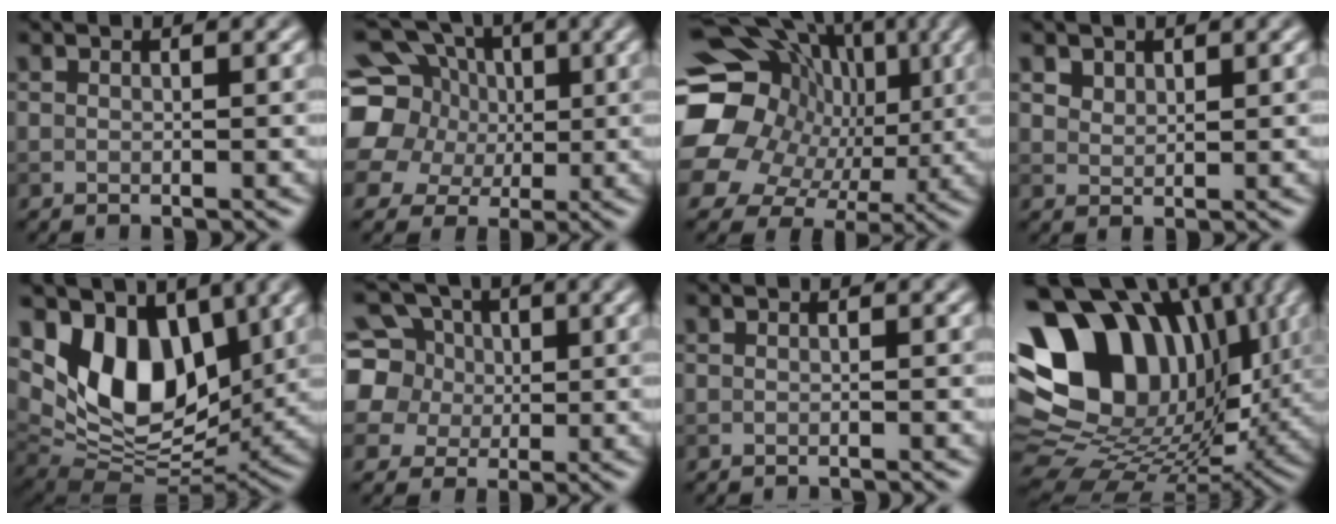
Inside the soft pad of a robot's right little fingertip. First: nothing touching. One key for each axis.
{"total": 12.1, "fx": 2.3, "fy": 10.6, "fz": 5.5, "tx": -0.152, "ty": 0.025, "tz": 0.028}
{"total": 18.5, "fx": 1.9, "fy": 16.2, "fz": 8.8, "tx": -0.190, "ty": 0.035, "tz": 0.010}
{"total": 1.8, "fx": 1.4, "fy": 1.0, "fz": 0.5, "tx": -0.016, "ty": -0.006, "tz": 0.030}
{"total": 9.3, "fx": 3.5, "fy": 5.8, "fz": 6.4, "tx": -0.119, "ty": -0.017, "tz": 0.056}
{"total": 5.8, "fx": 0.7, "fy": 5.3, "fz": 2.1, "tx": -0.075, "ty": 0.019, "tz": 0.018}
{"total": 1.2, "fx": -1.2, "fy": -0.3, "fz": 0.1, "tx": 0.006, "ty": -0.003, "tz": -0.018}
{"total": 16.7, "fx": 4.8, "fy": 12.5, "fz": 10.1, "tx": -0.203, "ty": 0.019, "tz": 0.081}